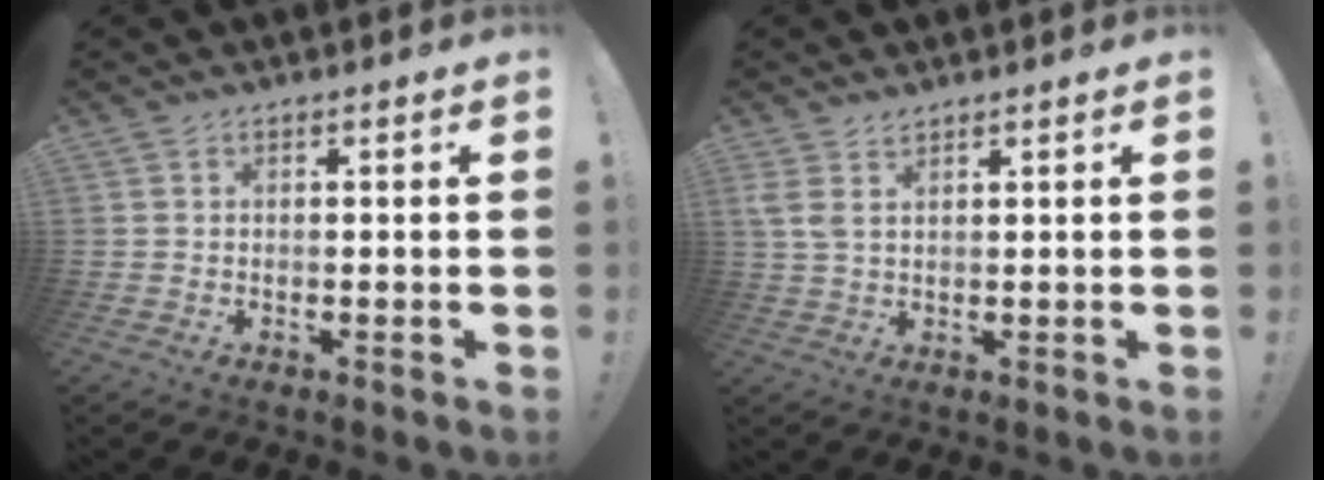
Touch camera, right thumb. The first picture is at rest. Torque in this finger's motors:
{"motor_torque": [0.02, 0.02, 0.10, 0.00, 0.00]}